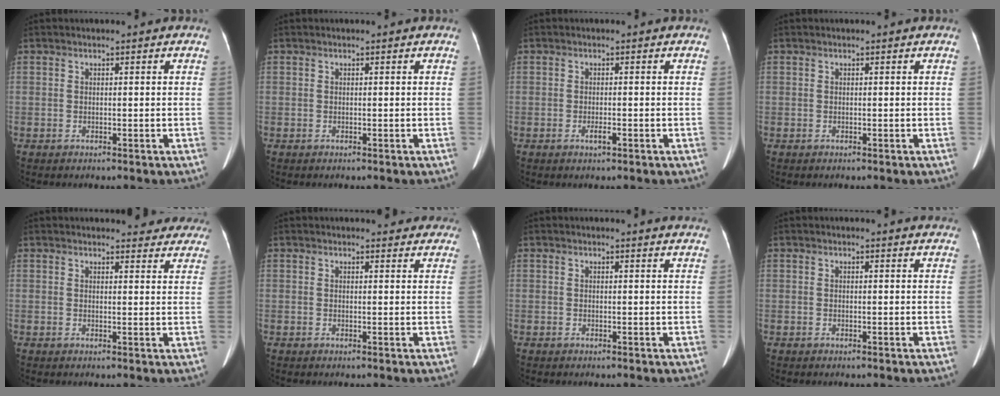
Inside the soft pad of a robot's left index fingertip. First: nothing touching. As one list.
[{"total": 0.0}, {"total": 1.3, "force": [-0.7, 0.3, 1.1], "torque": [-0.021, -0.002, -0.010]}, {"total": 0.0}, {"total": 11.0, "force": [10.4, 2.8, 2.5], "torque": [0.003, -0.010, 0.094]}, {"total": 6.9, "force": [6.3, 1.8, 2.0], "torque": [-0.009, 0.002, 0.058]}, {"total": 5.0, "force": [4.8, 0.1, 1.2], "torque": [-0.013, -0.003, 0.033]}, {"total": 3.5, "force": [3.4, 0.3, 0.6], "torque": [-0.010, -0.003, 0.022]}]